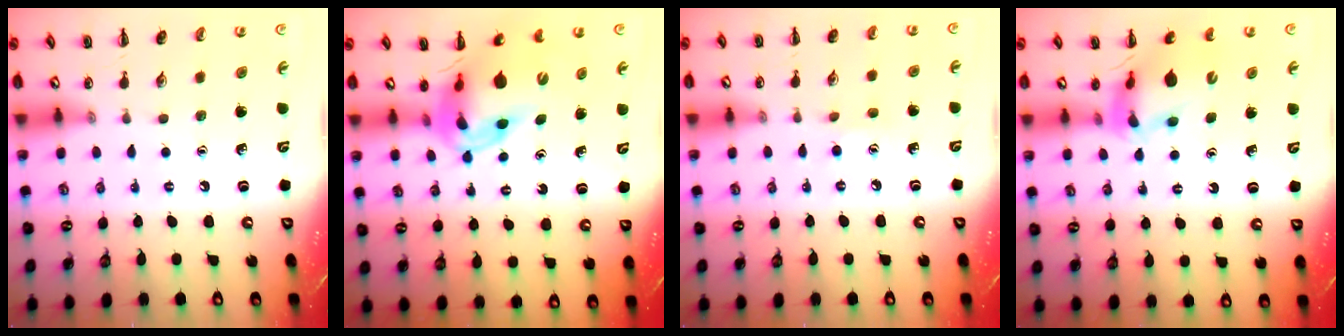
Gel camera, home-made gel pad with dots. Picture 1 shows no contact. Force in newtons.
{"total": 12.1, "press": 11.6, "slide": 3.5}
{"total": 2.0, "press": 1.9, "slide": 0.6}
{"total": 12.0, "press": 11.5, "slide": 3.7}